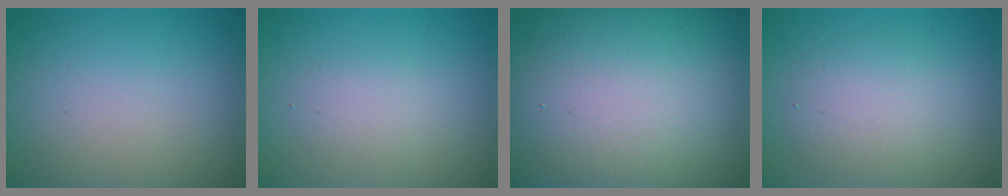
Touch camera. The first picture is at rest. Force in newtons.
{"total": 2.0, "press": 1.9, "slide": 0.2}
{"total": 26.4, "press": 26.3, "slide": 1.2}
{"total": 3.7, "press": 3.7, "slide": 0.4}